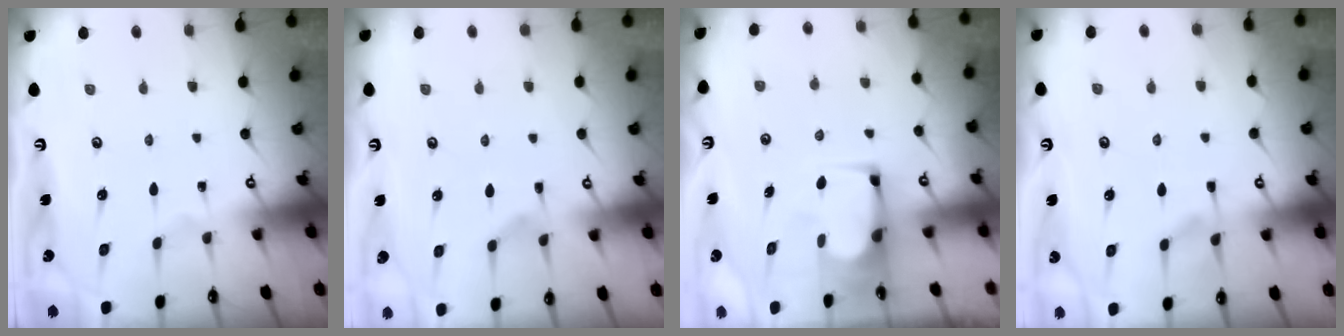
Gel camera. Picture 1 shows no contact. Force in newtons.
{"total": 2.5, "press": 2.2, "slide": 1.2}
{"total": 2.9, "press": 2.9, "slide": 0.2}
{"total": 1.0, "press": 0.6, "slide": 0.8}